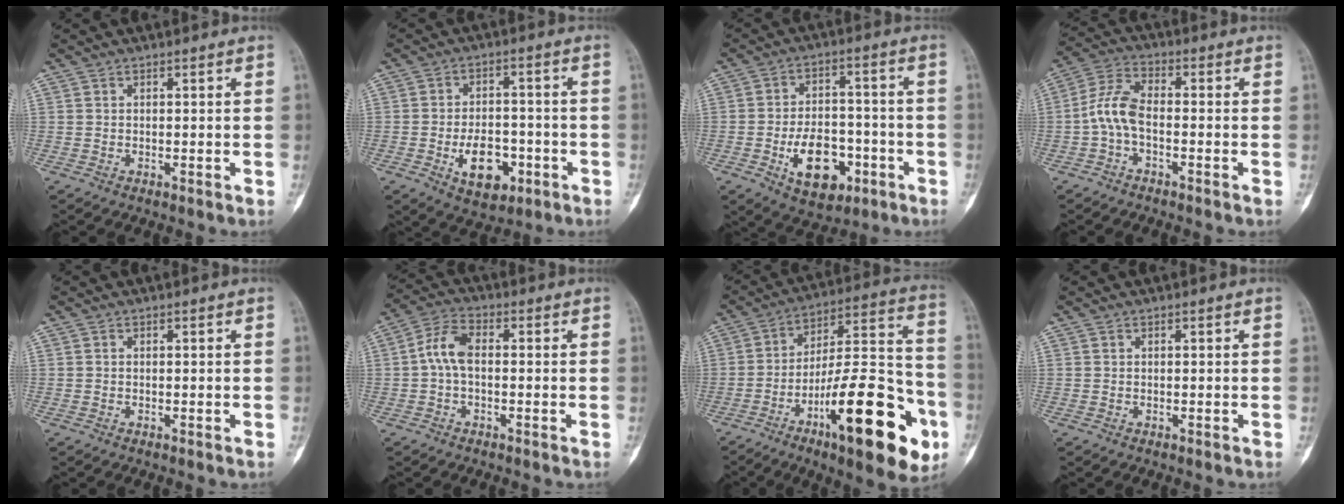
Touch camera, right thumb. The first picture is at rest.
{"total": 8.3, "force": [-2.9, 4.9, 6.0], "torque": [-0.073, 0.012, -0.036]}
{"total": 12.5, "force": [-4.8, 7.7, 8.7], "torque": [-0.110, 0.026, -0.070]}
{"total": 6.7, "force": [-1.6, 3.2, 5.7], "torque": [-0.123, 0.026, -0.040]}
{"total": 0.0}
{"total": 6.0, "force": [-0.2, 3.3, 5.0], "torque": [-0.100, 0.020, -0.013]}
{"total": 27.7, "force": [-11.6, 8.3, 23.8], "torque": [-0.326, 0.062, -0.172]}
{"total": 0.0}